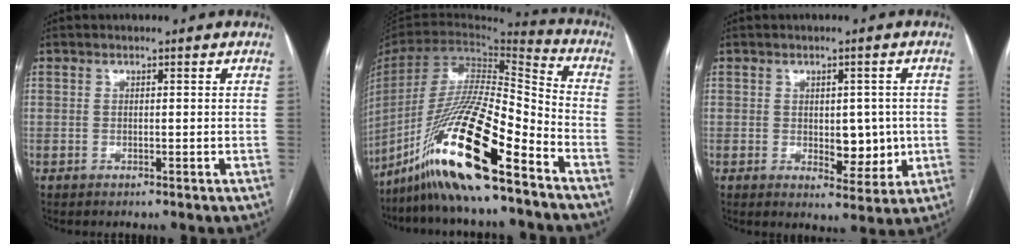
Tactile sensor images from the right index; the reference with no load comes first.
{"total": 22.1, "force": [-14.3, 2.0, 16.8], "torque": [-0.339, -0.036, -0.268]}
{"total": 6.3, "force": [-0.3, 3.5, 5.3], "torque": [-0.061, -0.002, 0.007]}